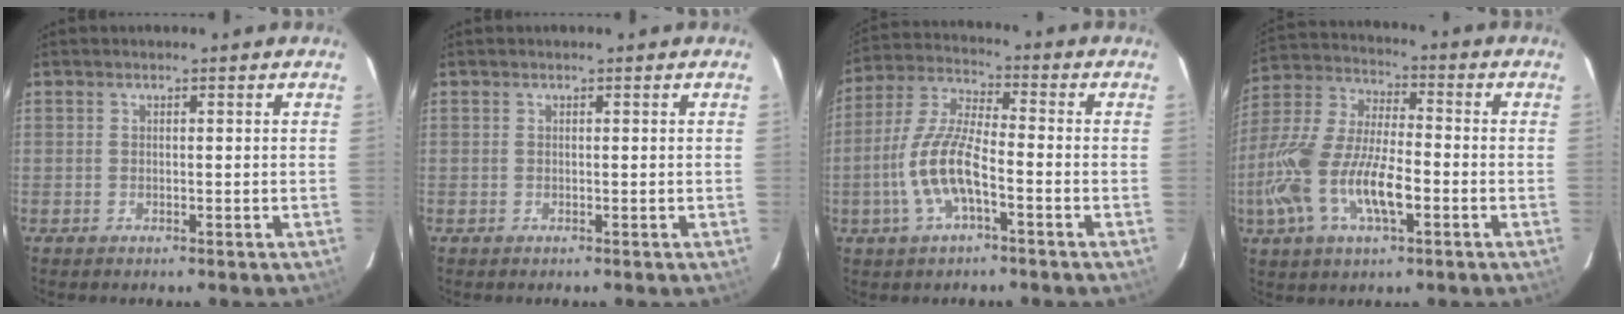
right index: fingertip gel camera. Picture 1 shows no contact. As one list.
[{"total": 0.0}, {"total": 11.1, "force": [-3.9, 3.1, 9.9], "torque": [-0.216, 0.002, -0.076]}, {"total": 17.0, "force": [-5.5, 6.5, 14.8], "torque": [-0.321, -0.008, -0.105]}]